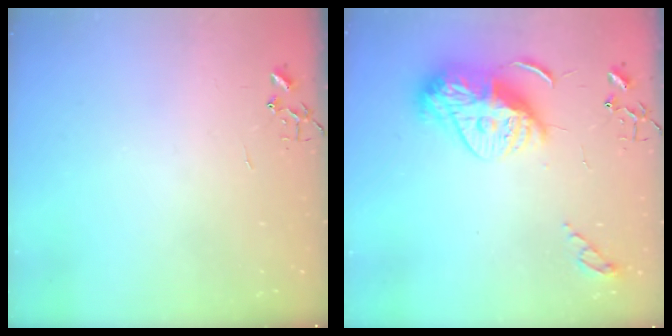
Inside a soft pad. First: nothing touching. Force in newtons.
{"total": 16.0, "press": 16.0, "slide": 0.9}